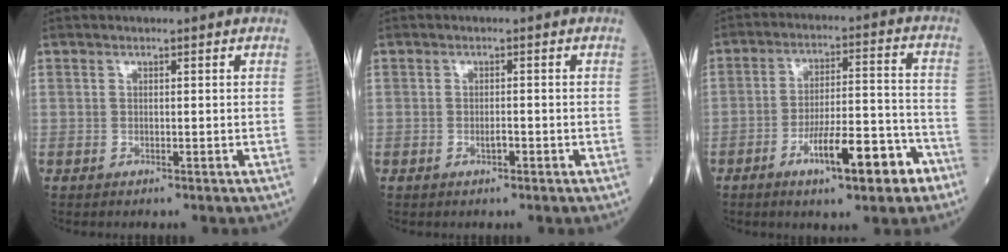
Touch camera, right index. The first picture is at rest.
{"total": 1.2, "force": [-0.5, 0.4, 1.0], "torque": [-0.020, 0.000, -0.008]}
{"total": 11.8, "force": [-6.4, 2.4, 9.6], "torque": [-0.153, 0.014, -0.094]}